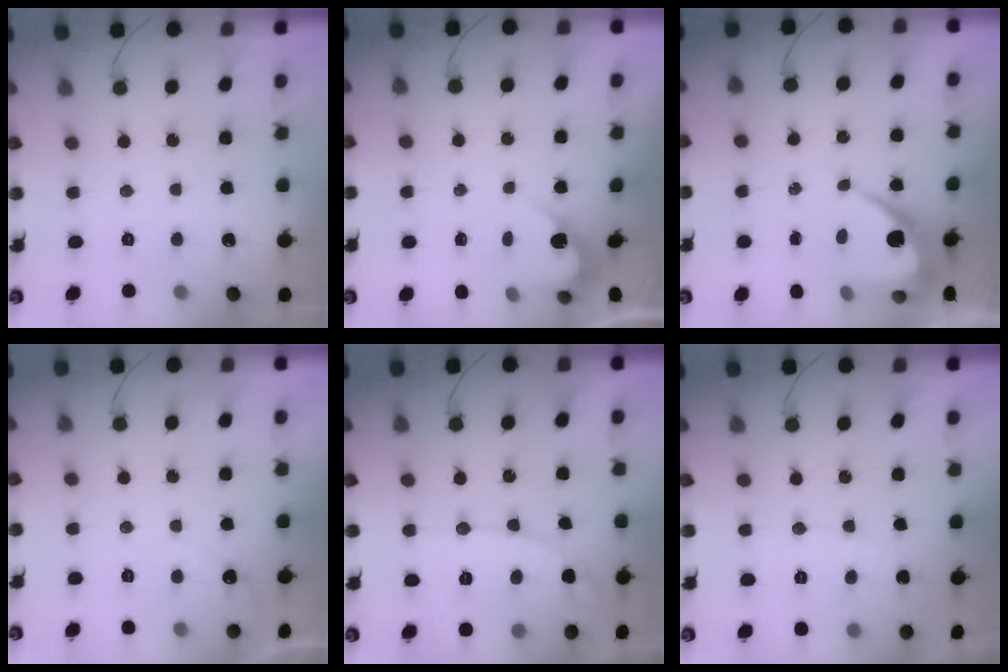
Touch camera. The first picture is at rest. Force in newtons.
{"total": 2.9, "press": 2.9, "slide": 0.1}
{"total": 8.7, "press": 8.7, "slide": 0.4}
{"total": 2.6, "press": 2.6, "slide": 0.1}
{"total": 8.1, "press": 8.1, "slide": 0.4}
{"total": 4.4, "press": 4.4, "slide": 0.3}